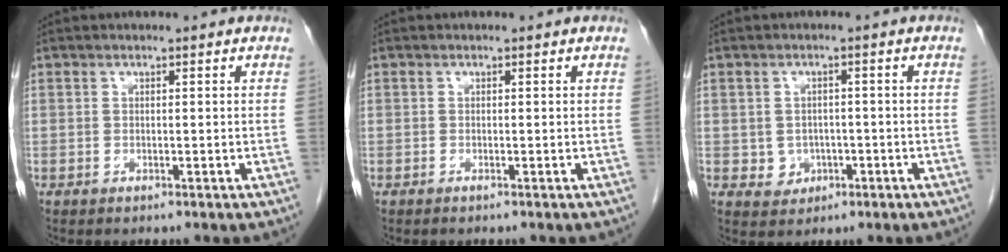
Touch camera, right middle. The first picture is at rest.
{"total": 0.0}
{"total": 3.3, "force": [-0.8, 3.0, 1.1], "torque": [-0.011, 0.006, 0.000]}